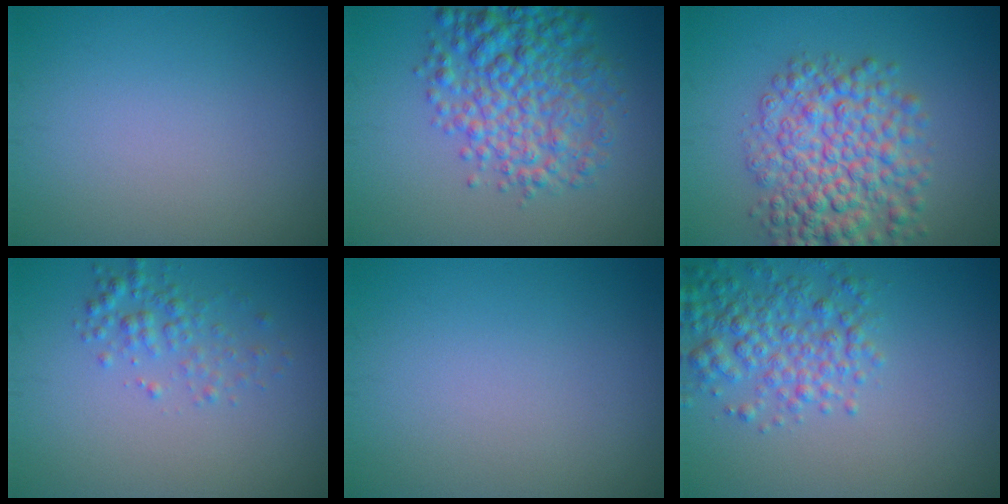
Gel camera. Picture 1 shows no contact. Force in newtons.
{"total": 7.1, "press": 7.1, "slide": 0.2}
{"total": 7.4, "press": 7.4, "slide": 0.1}
{"total": 2.0, "press": 2.0, "slide": 0.1}
{"total": 0.0}
{"total": 4.1, "press": 4.1, "slide": 0.1}